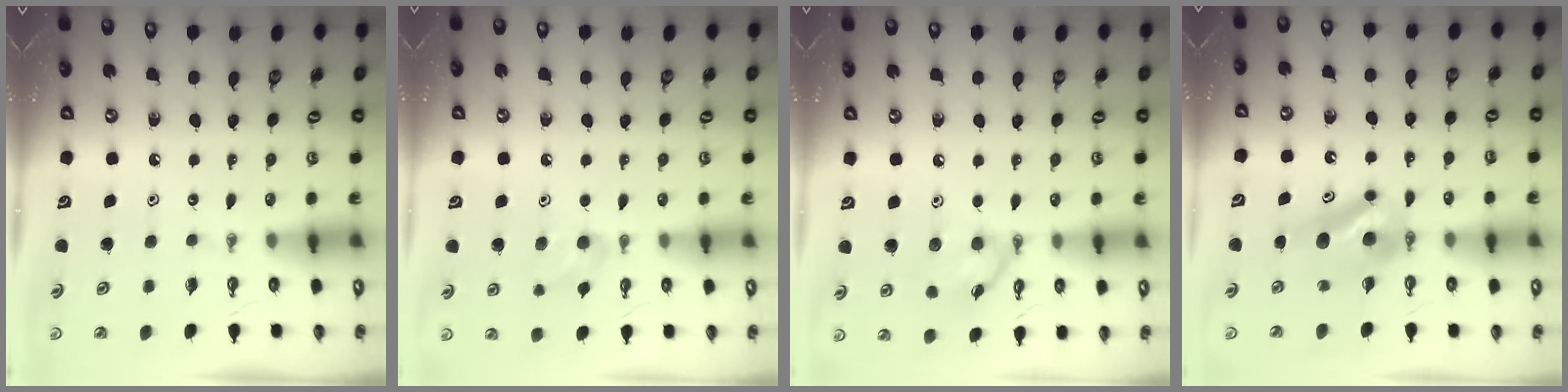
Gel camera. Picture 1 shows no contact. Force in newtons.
{"total": 6.1, "press": 5.9, "slide": 1.6}
{"total": 9.9, "press": 9.9, "slide": 0.4}
{"total": 7.9, "press": 5.4, "slide": 5.7}